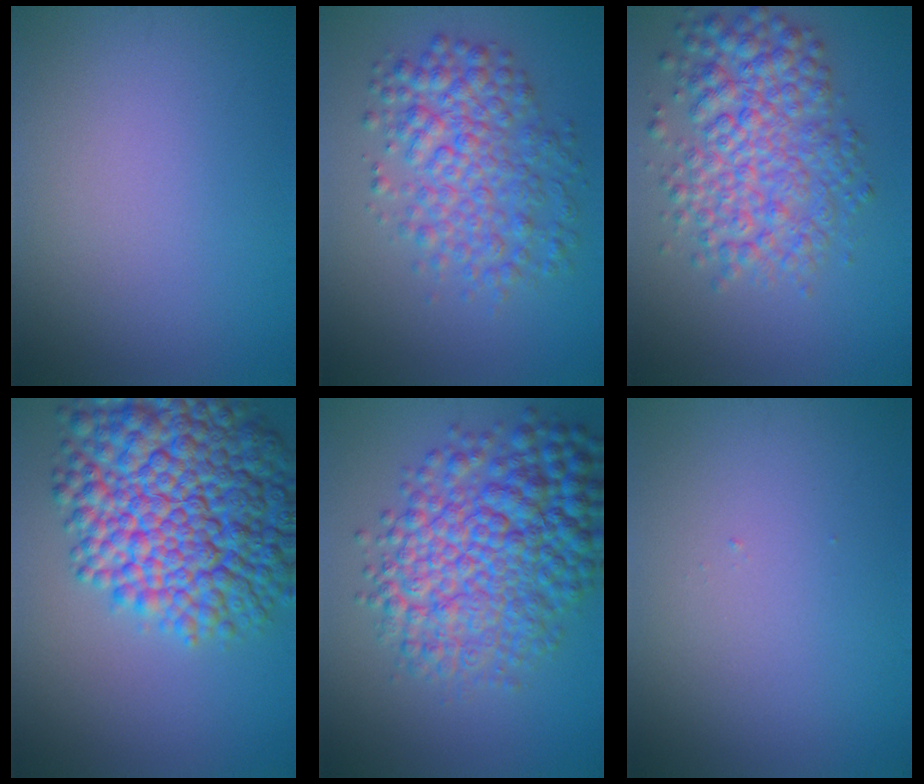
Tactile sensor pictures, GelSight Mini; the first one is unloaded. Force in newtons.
{"total": 5.9, "press": 5.9, "slide": 0.1}
{"total": 6.9, "press": 6.9, "slide": 0.1}
{"total": 14.1, "press": 14.1, "slide": 0.3}
{"total": 10.1, "press": 10.1, "slide": 0.1}
{"total": 0.0}